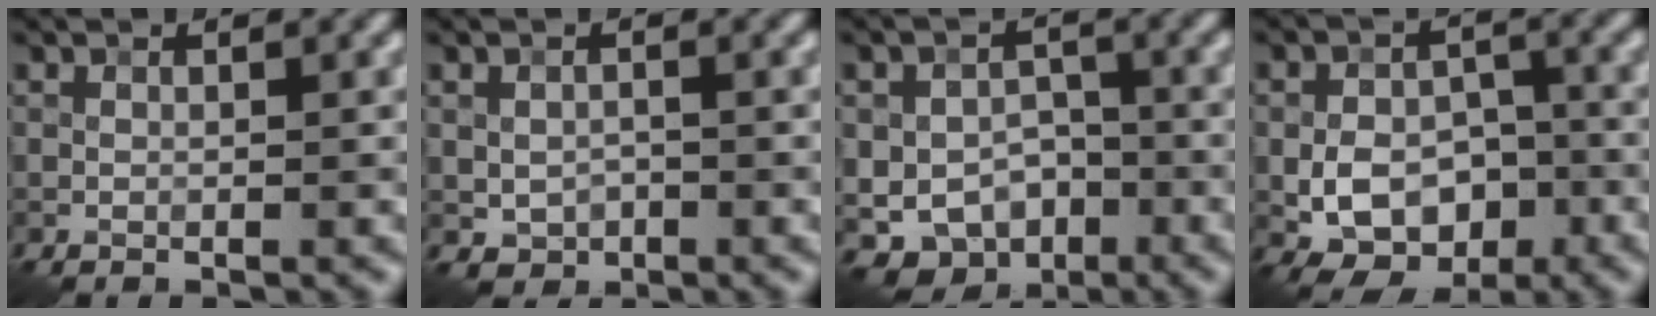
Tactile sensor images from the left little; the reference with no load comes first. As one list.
[{"total": 1.6, "force": [-0.6, 1.2, 0.8], "torque": [-0.018, -0.003, -0.009]}, {"total": 7.7, "force": [-3.3, 5.8, 3.8], "torque": [-0.042, -0.003, -0.056]}, {"total": 6.3, "force": [-2.0, 4.3, 4.1], "torque": [-0.066, 0.000, -0.036]}]